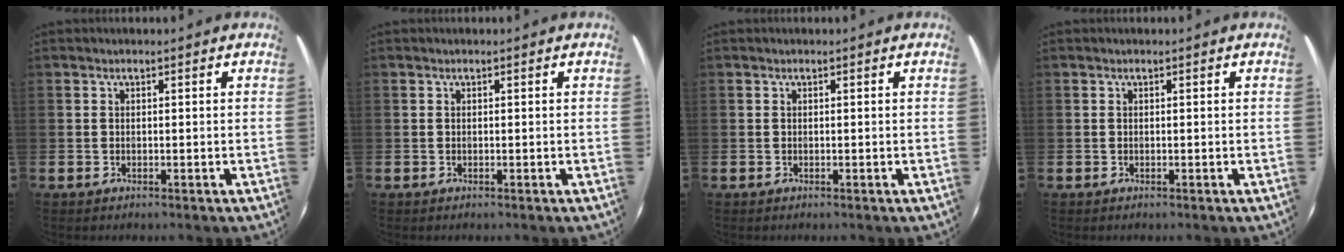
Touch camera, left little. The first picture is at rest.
{"total": 0.0}
{"total": 0.0}
{"total": 0.0}